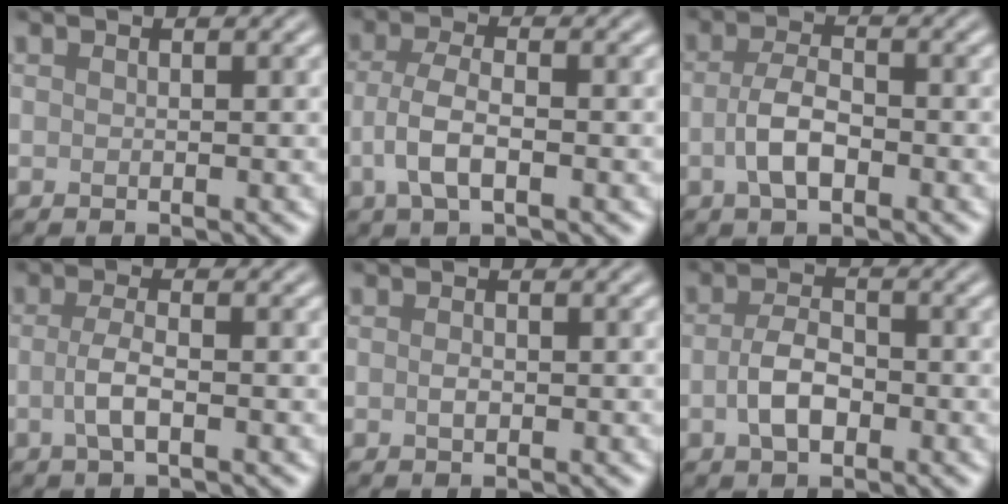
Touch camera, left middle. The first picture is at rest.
{"total": 3.6, "force": [-1.0, 1.4, 3.2], "torque": [-0.071, -0.001, -0.023]}
{"total": 3.4, "force": [-1.0, 1.6, 2.8], "torque": [-0.058, 0.000, -0.023]}
{"total": 2.4, "force": [-0.6, 0.7, 2.3], "torque": [-0.050, -0.001, -0.013]}
{"total": 0.8, "force": [-0.2, 0.5, 0.7], "torque": [-0.016, -0.001, -0.001]}
{"total": 3.4, "force": [-0.9, 2.0, 2.6], "torque": [-0.053, 0.001, -0.018]}